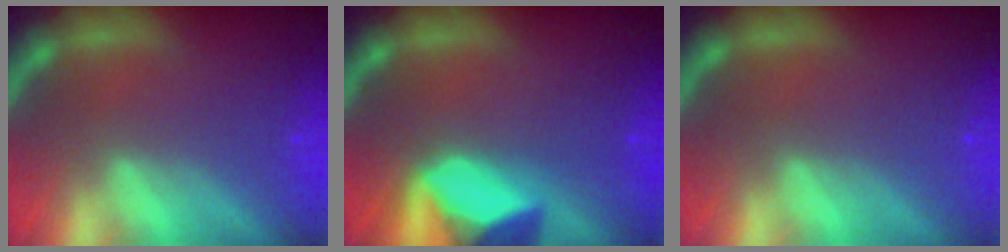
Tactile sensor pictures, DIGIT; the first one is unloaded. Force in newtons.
{"total": 7.5}
{"total": 0.0}